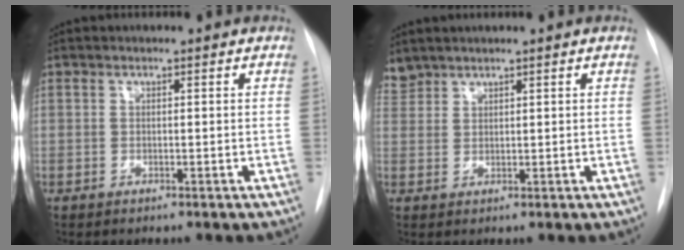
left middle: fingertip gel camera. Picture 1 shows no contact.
{"total": 2.5, "force": [2.4, 0.7, -0.2], "torque": [0.001, 0.015, 0.054]}